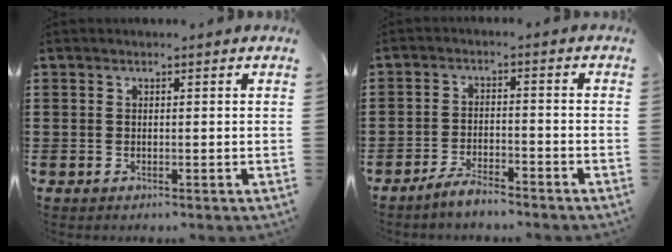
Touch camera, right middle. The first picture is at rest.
{"total": 3.6, "force": [-3.4, 0.5, 1.2], "torque": [-0.028, 0.008, -0.069]}